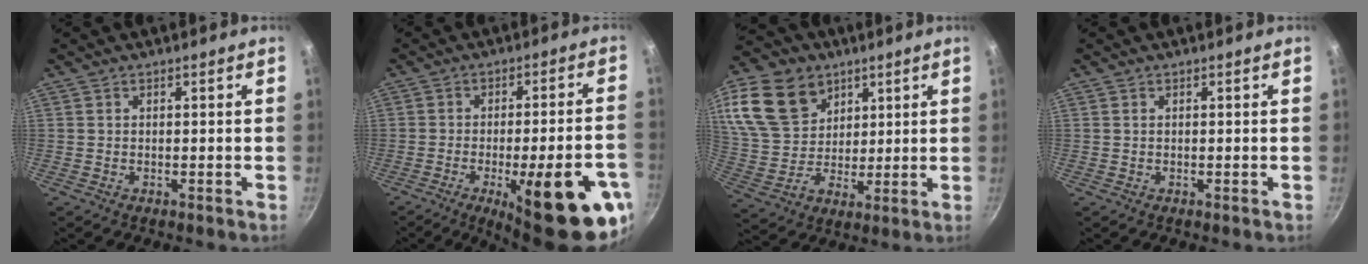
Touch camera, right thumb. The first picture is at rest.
{"total": 22.3, "force": [-8.9, 6.0, 19.5], "torque": [-0.225, 0.020, -0.112]}
{"total": 20.0, "force": [9.1, 15.0, 9.7], "torque": [-0.176, -0.022, 0.179]}
{"total": 0.0}